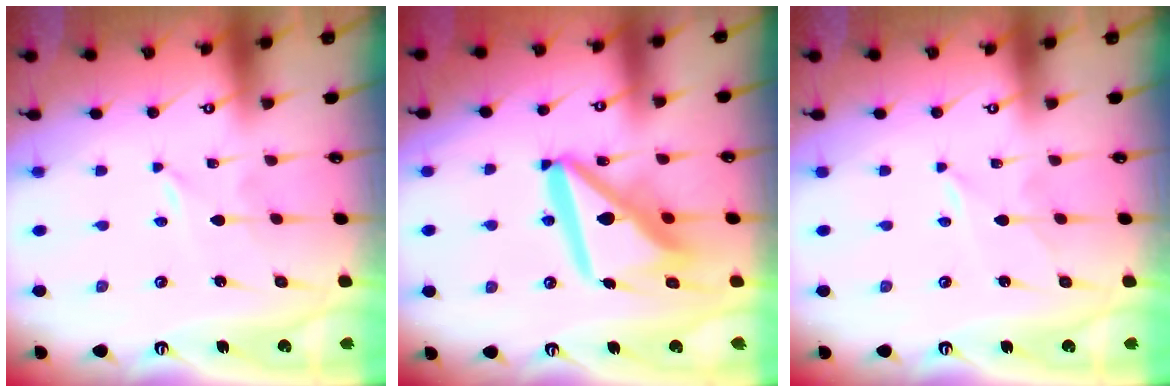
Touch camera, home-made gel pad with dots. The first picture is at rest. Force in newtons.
{"total": 16.8, "press": 16.6, "slide": 2.1}
{"total": 1.7, "press": 1.7, "slide": 0.2}